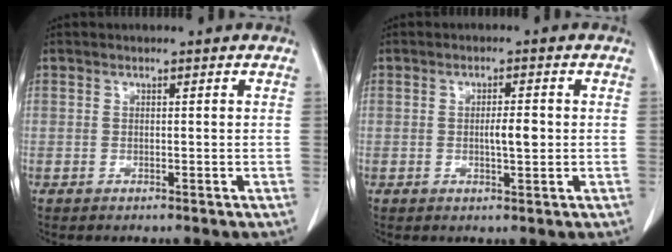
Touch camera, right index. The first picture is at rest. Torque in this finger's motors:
{"motor_torque": [0.38, -0.17, 0.25, 0.06]}